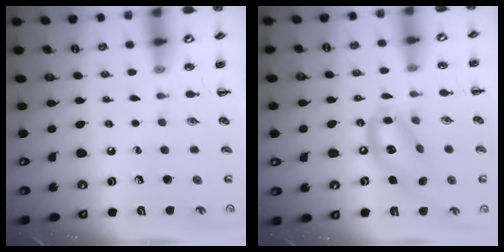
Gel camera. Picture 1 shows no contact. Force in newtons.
{"total": 14.6, "press": 14.2, "slide": 3.7}